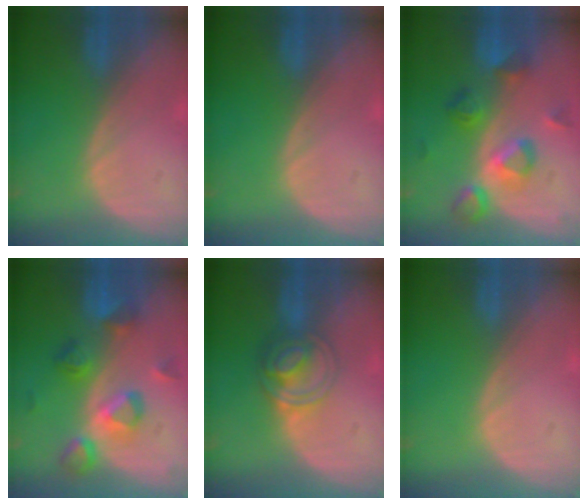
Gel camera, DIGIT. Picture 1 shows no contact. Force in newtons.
{"total": 0.0}
{"total": 7.5, "press": 7.5, "slide": 0.9}
{"total": 7.4, "press": 7.4, "slide": 0.8}
{"total": 6.3, "press": 5.5, "slide": 3.2}
{"total": 0.0}